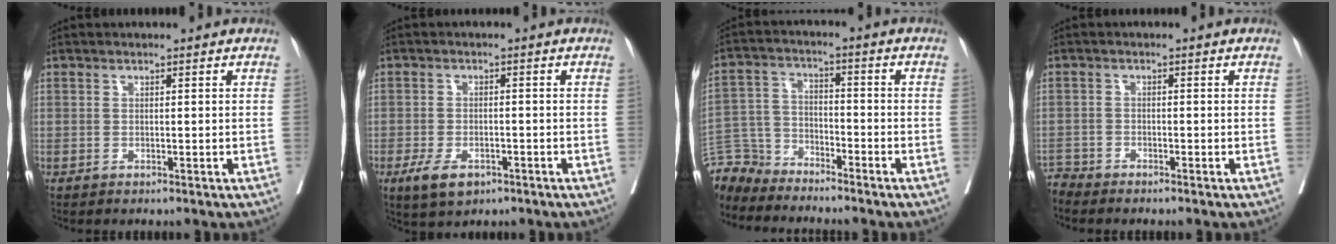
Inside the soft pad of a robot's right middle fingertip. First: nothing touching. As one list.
[{"total": 5.0, "force": [-2.9, 2.5, 3.3], "torque": [-0.063, -0.004, -0.043]}, {"total": 7.3, "force": [-7.1, 1.6, -0.7], "torque": [0.011, 0.012, -0.142]}, {"total": 2.2, "force": [-2.1, -0.2, -0.6], "torque": [0.016, -0.010, -0.040]}]